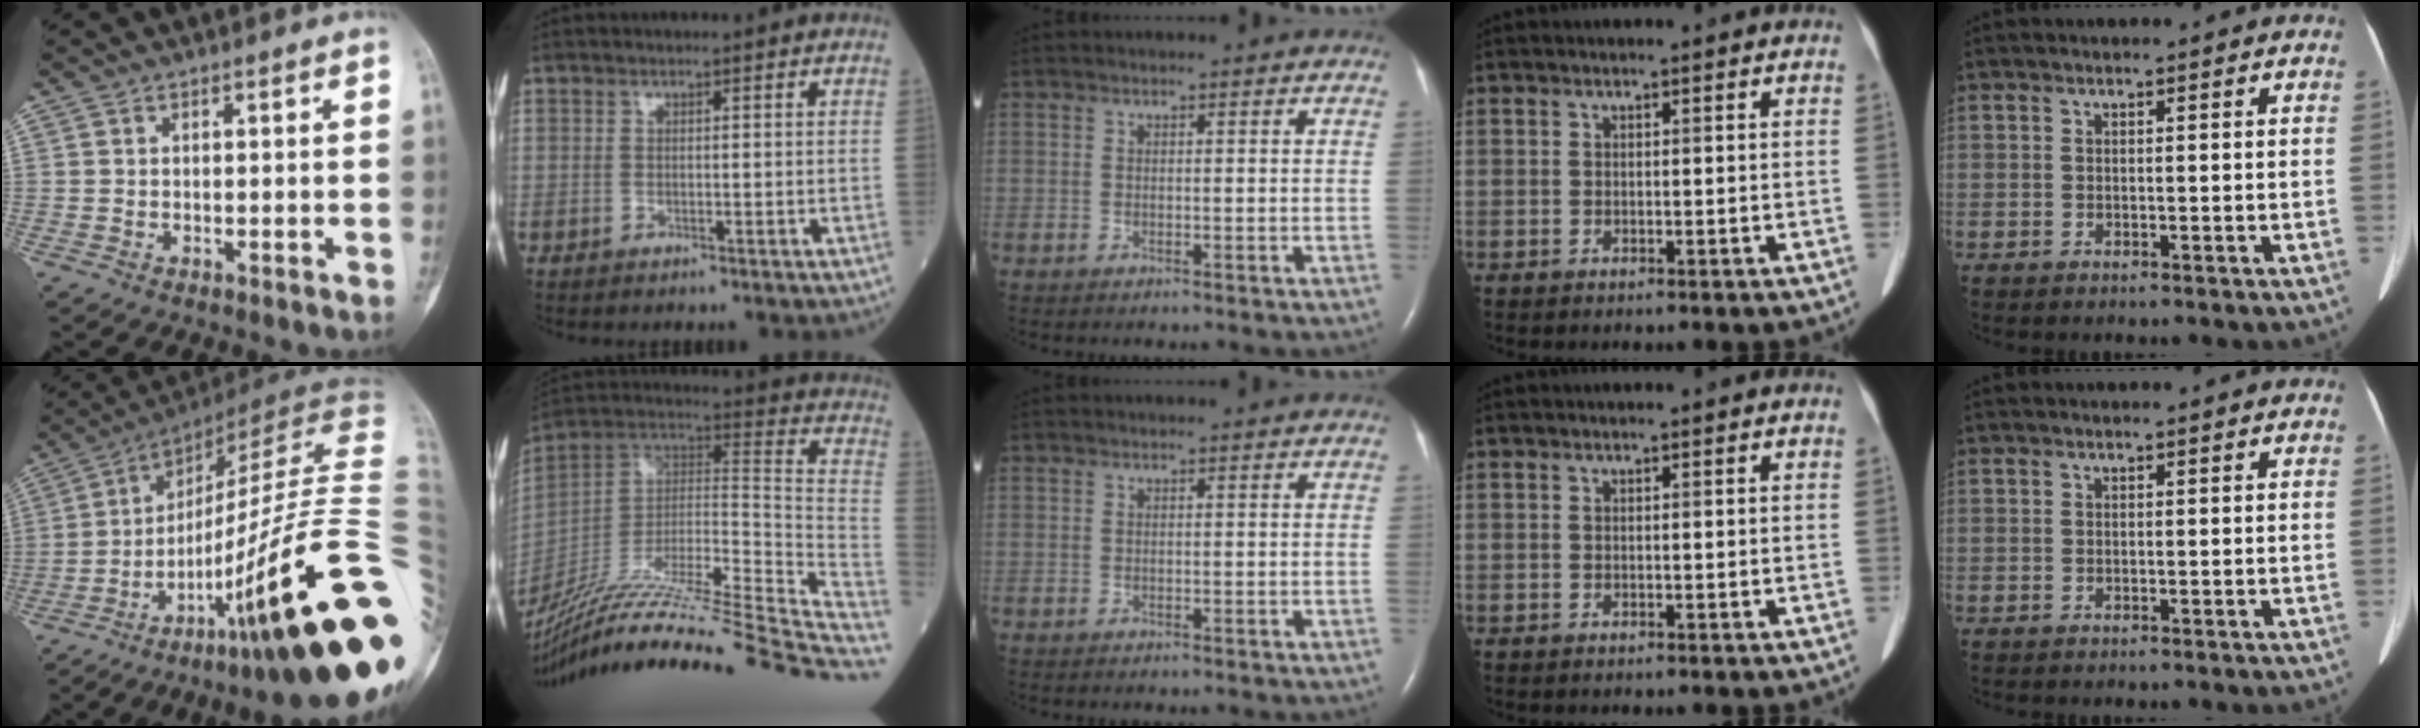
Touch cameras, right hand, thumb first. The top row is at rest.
{"thumb": {"total": 35.0, "force": [-8.6, 6.1, 33.3], "torque": [-0.425, 0.036, -0.140]}, "index": {"total": 36.1, "force": [-29.8, 0.5, 20.3], "torque": [-0.244, -0.035, -0.453]}}